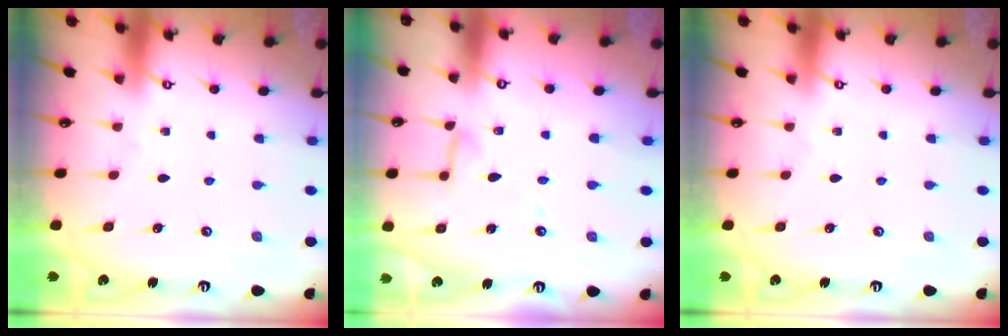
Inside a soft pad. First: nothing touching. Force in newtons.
{"total": 6.1, "press": 6.1, "slide": 0.3}
{"total": 0.0}